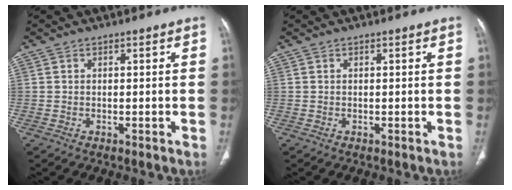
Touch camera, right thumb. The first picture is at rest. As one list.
[{"total": 0.0}]